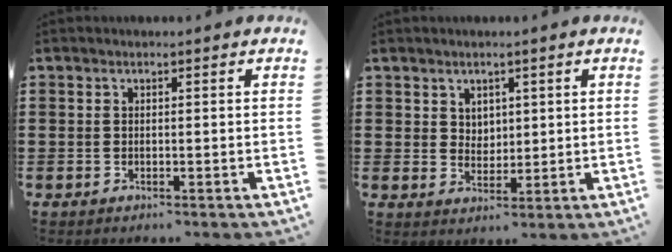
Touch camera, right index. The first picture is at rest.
{"total": 3.2, "force": [1.9, 2.5, 0.5], "torque": [-0.011, 0.006, 0.034]}